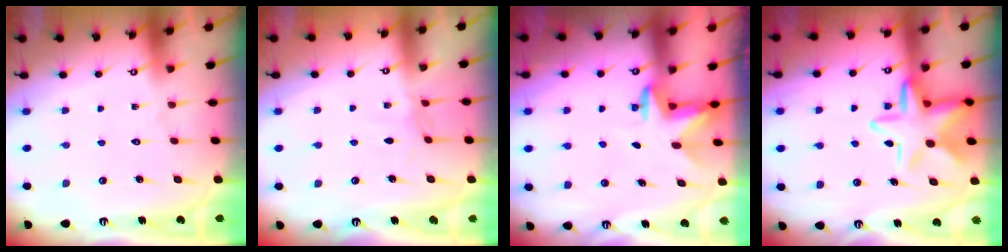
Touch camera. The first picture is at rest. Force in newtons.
{"total": 2.3, "press": 2.2, "slide": 0.4}
{"total": 2.9, "press": 2.8, "slide": 0.7}
{"total": 12.5, "press": 12.4, "slide": 1.9}